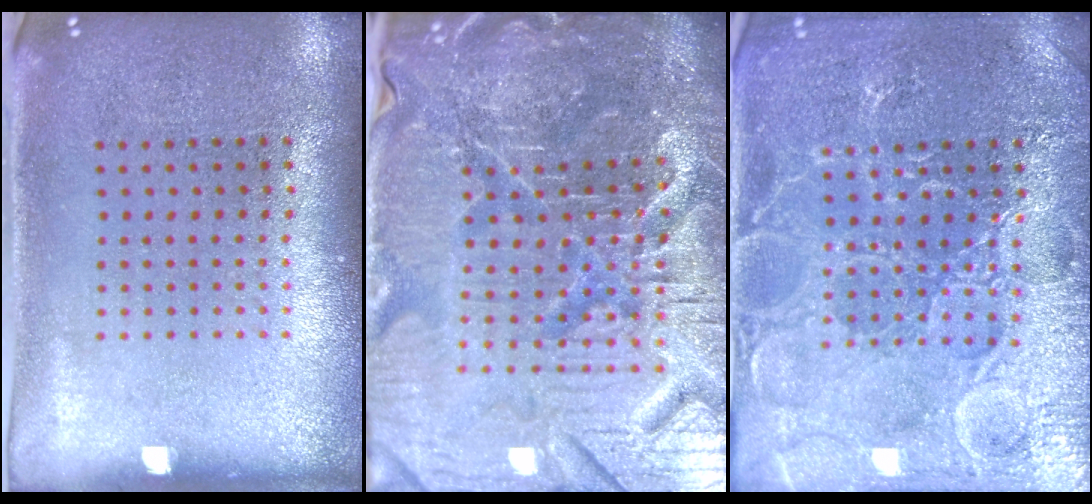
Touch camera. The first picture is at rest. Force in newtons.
{"total": 7.2, "press": 6.5, "slide": 3.2}
{"total": 4.4, "press": 4.4, "slide": 0.5}